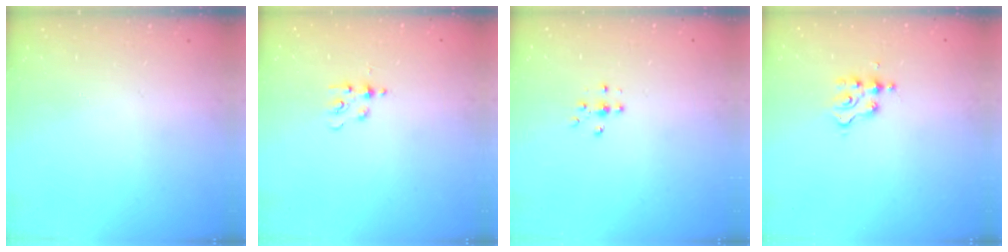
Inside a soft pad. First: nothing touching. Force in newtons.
{"total": 4.0, "press": 4.0, "slide": 0.5}
{"total": 4.7, "press": 4.6, "slide": 0.9}
{"total": 2.6, "press": 2.6, "slide": 0.3}